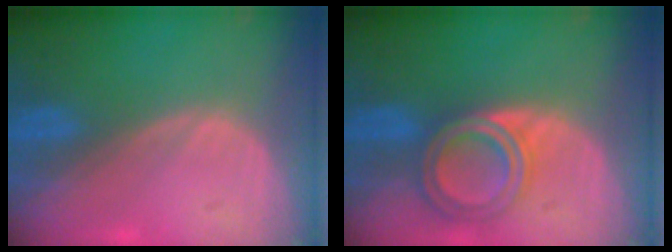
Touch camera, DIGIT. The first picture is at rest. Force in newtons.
{"total": 6.7, "press": 6.0, "slide": 3.2}